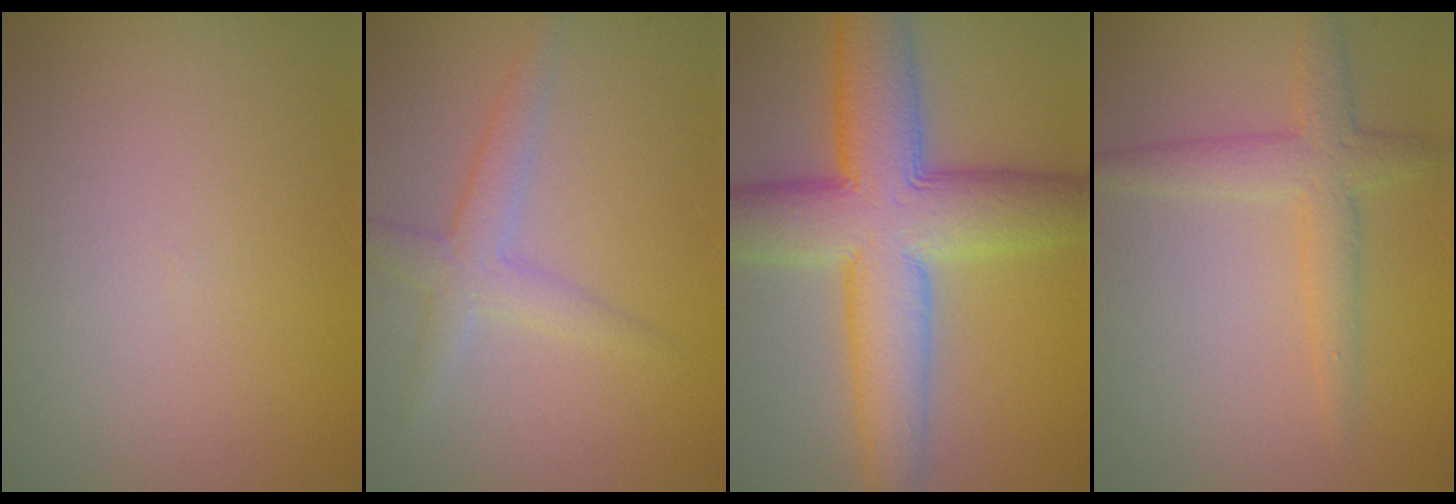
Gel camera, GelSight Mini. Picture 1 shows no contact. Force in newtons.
{"total": 2.6, "press": 2.6, "slide": 0.1}
{"total": 11.0, "press": 11.0, "slide": 0.5}
{"total": 3.1, "press": 3.0, "slide": 0.1}